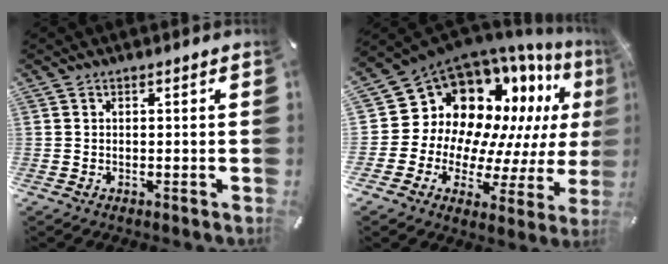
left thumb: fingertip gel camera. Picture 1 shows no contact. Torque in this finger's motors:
{"motor_torque": [2.34, 2.28, 0.39, -0.03, 0.16]}